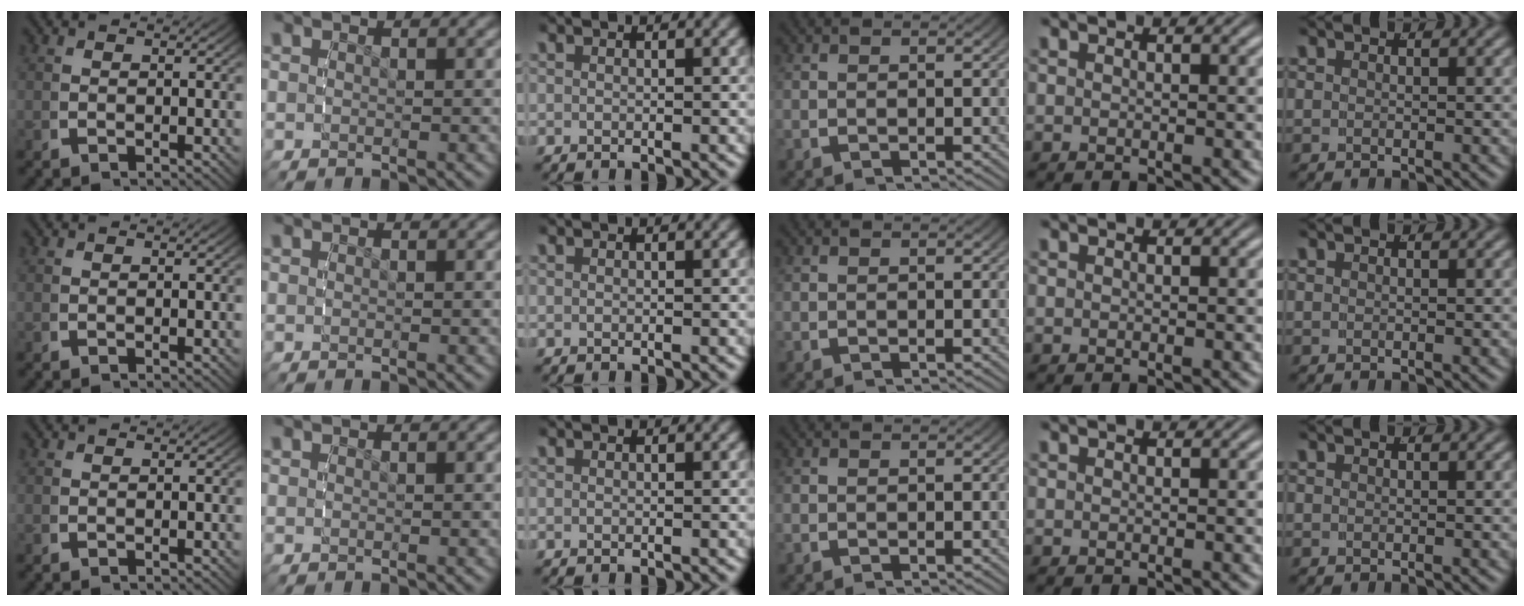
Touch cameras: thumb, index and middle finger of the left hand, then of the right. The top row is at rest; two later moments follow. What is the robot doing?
{"motion": "reach", "object": "scarf"}